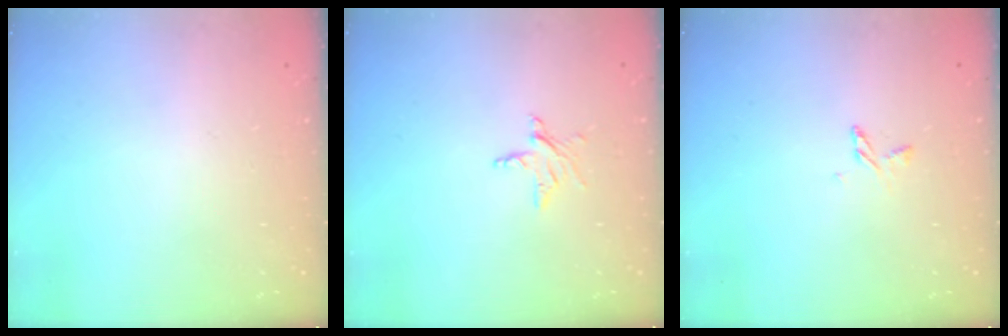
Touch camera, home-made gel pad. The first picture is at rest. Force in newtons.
{"total": 3.7, "press": 3.7, "slide": 0.2}
{"total": 3.7, "press": 3.6, "slide": 0.4}